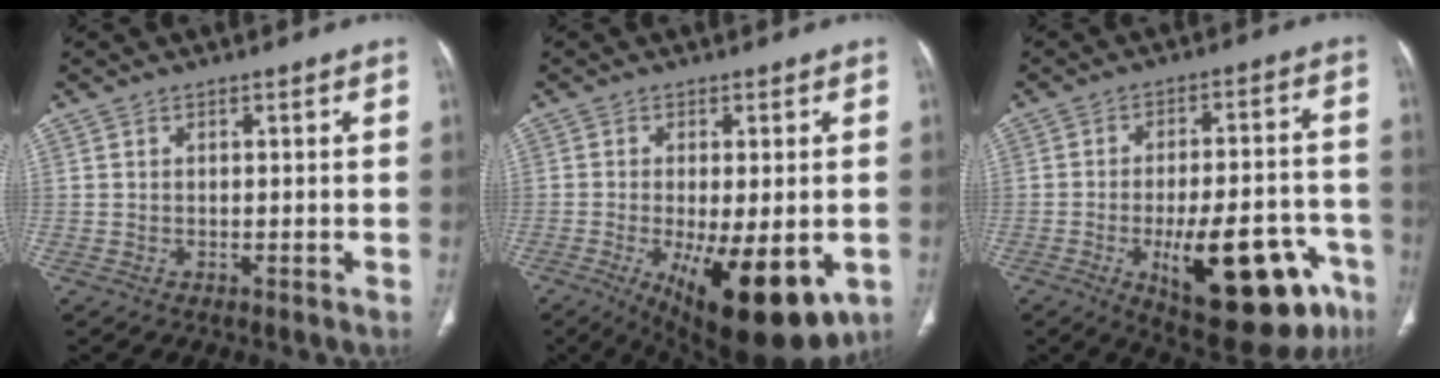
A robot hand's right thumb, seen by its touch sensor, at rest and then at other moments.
{"total": 17.3, "force": [-6.0, 6.5, 14.8], "torque": [-0.197, -0.022, -0.072]}
{"total": 23.0, "force": [-9.7, 9.1, 18.8], "torque": [-0.209, 0.035, -0.119]}